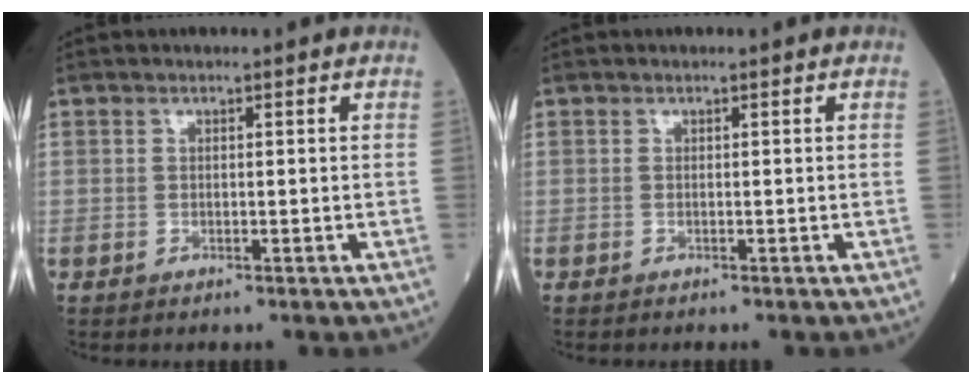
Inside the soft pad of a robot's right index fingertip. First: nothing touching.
{"total": 0.0}